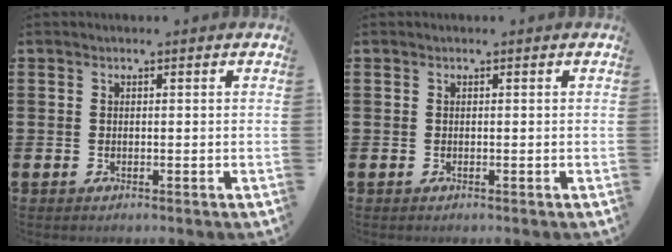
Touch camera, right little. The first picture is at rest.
{"total": 0.0}